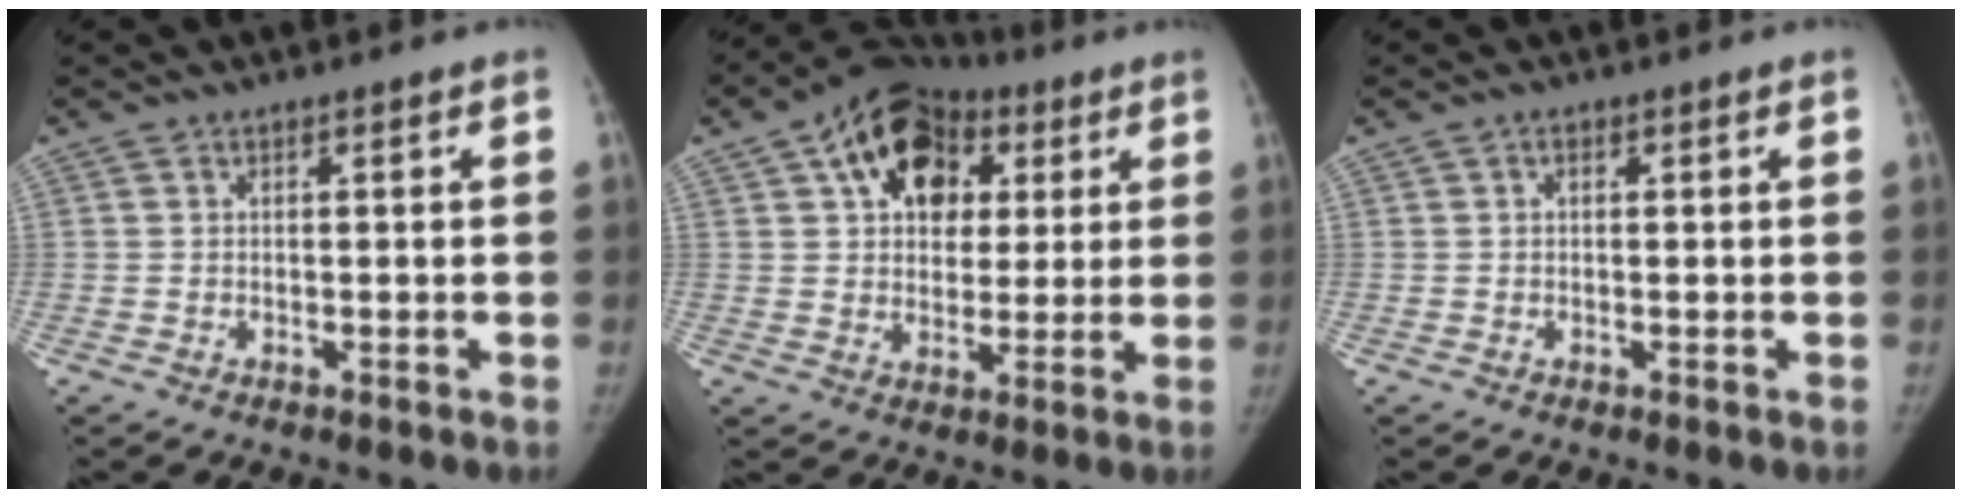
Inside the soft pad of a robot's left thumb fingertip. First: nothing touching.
{"total": 15.5, "force": [5.9, 10.9, 9.4], "torque": [-0.109, 0.008, 0.088]}
{"total": 0.6, "force": [0.2, 0.4, 0.4], "torque": [-0.003, 0.002, 0.002]}